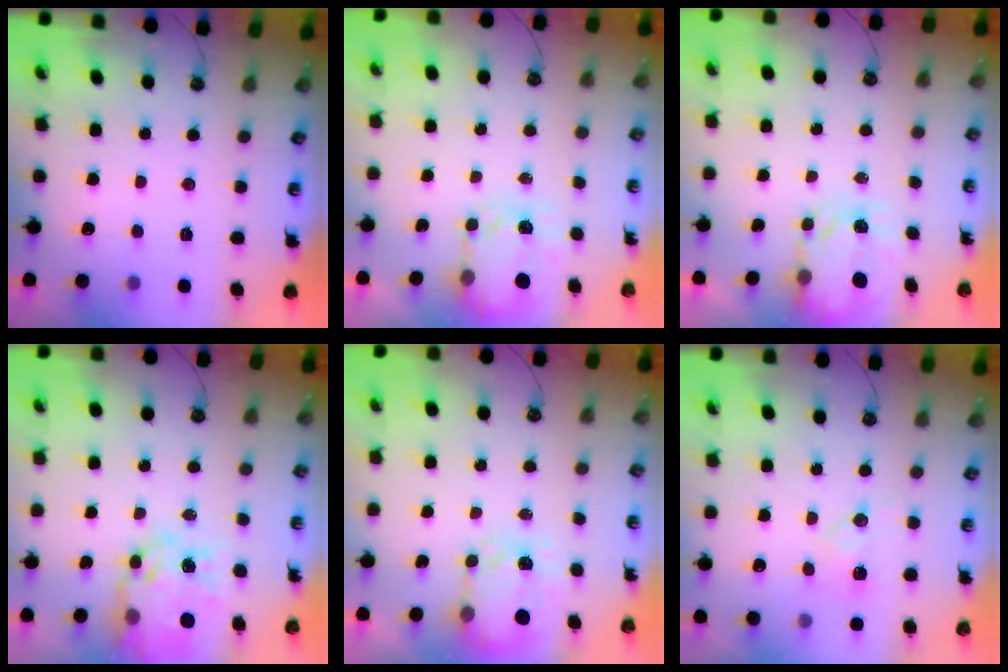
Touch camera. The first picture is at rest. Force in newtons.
{"total": 3.7, "press": 3.7, "slide": 0.5}
{"total": 3.8, "press": 3.8, "slide": 0.0}
{"total": 14.5, "press": 14.4, "slide": 1.4}
{"total": 3.8, "press": 3.7, "slide": 0.6}
{"total": 6.1, "press": 6.0, "slide": 0.7}